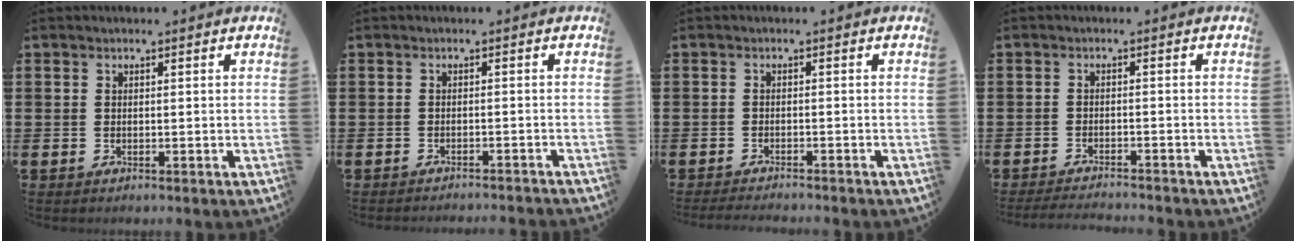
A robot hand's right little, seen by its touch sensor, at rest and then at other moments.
{"total": 1.0, "force": [-1.0, -0.2, -0.1], "torque": [0.001, 0.002, -0.021]}
{"total": 1.2, "force": [-1.2, -0.1, 0.3], "torque": [-0.005, 0.001, -0.024]}
{"total": 1.9, "force": [-1.9, -0.1, 0.3], "torque": [-0.006, 0.004, -0.038]}